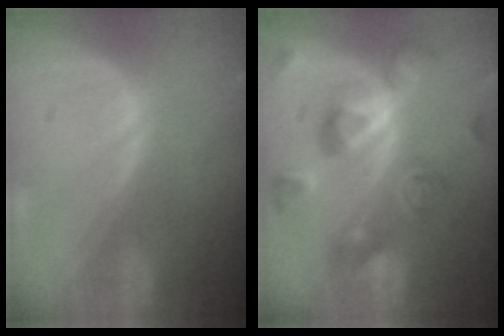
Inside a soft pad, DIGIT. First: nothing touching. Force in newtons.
{"total": 10.2, "press": 10.2, "slide": 0.8}